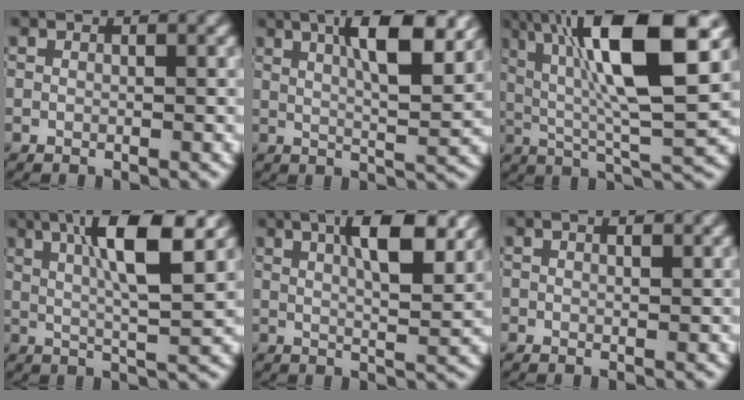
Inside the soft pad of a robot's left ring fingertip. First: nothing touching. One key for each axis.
{"total": 8.4, "fx": 3.6, "fy": 2.3, "fz": 7.3, "tx": -0.099, "ty": 0.014, "tz": 0.051}
{"total": 12.7, "fx": 3.9, "fy": 3.0, "fz": 11.7, "tx": -0.197, "ty": 0.014, "tz": 0.062}
{"total": 9.1, "fx": 3.5, "fy": 1.8, "fz": 8.2, "tx": -0.124, "ty": 0.009, "tz": 0.056}
{"total": 7.7, "fx": 3.3, "fy": 2.3, "fz": 6.6, "tx": -0.092, "ty": 0.013, "tz": 0.043}
{"total": 0.8, "fx": 0.4, "fy": 0.2, "fz": 0.6, "tx": -0.009, "ty": 0.000, "tz": 0.008}